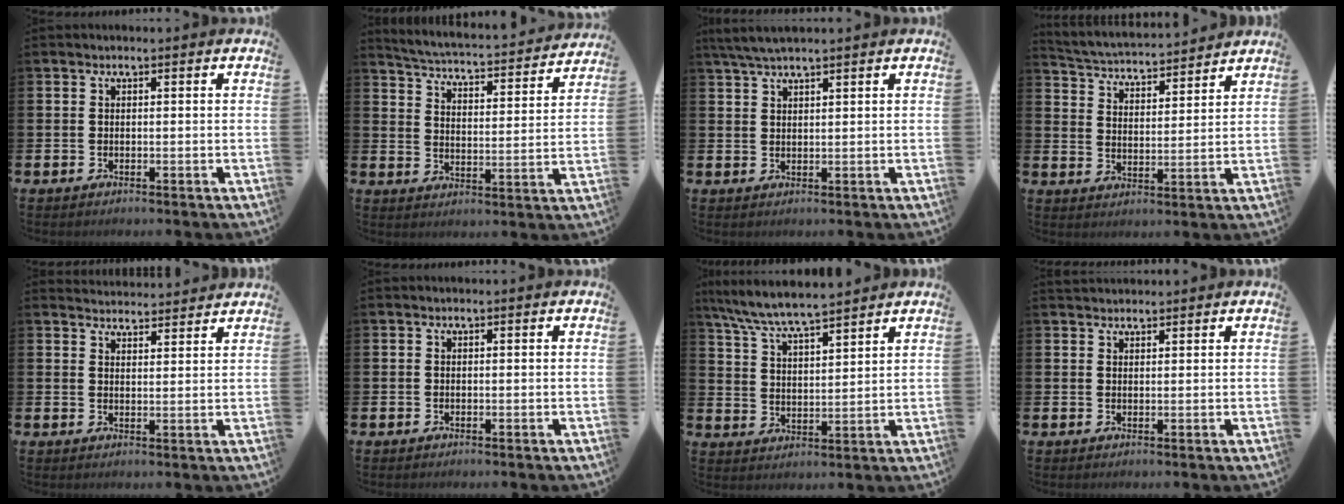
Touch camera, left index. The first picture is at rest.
{"total": 4.3, "force": [4.1, 0.3, 0.9], "torque": [-0.042, -0.041, 0.063]}
{"total": 3.4, "force": [3.0, 0.5, 1.7], "torque": [-0.045, 0.000, 0.056]}
{"total": 4.1, "force": [4.1, 0.5, 0.1], "torque": [-0.027, -0.038, 0.066]}
{"total": 3.5, "force": [3.5, 0.3, -0.3], "torque": [0.000, -0.023, 0.064]}
{"total": 0.0}
{"total": 6.9, "force": [6.7, 0.1, 1.8], "torque": [-0.064, -0.035, 0.120]}
{"total": 1.7, "force": [1.7, 0.4, -0.1], "torque": [0.008, -0.004, 0.029]}